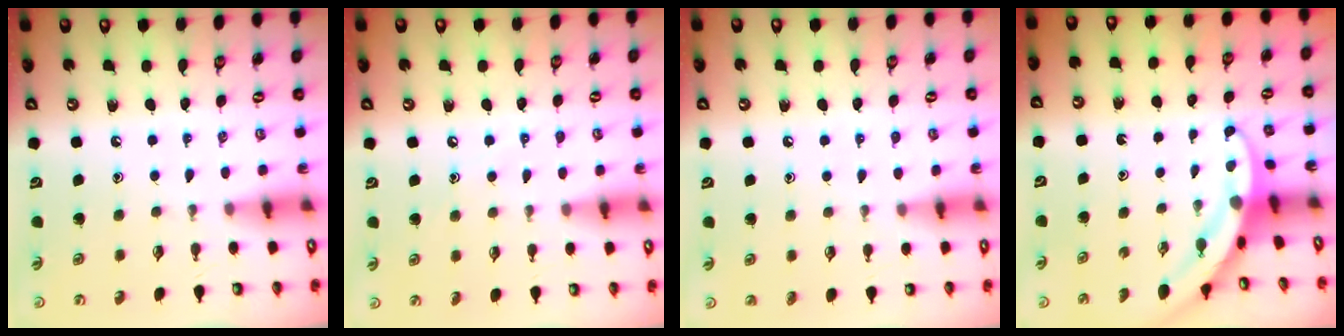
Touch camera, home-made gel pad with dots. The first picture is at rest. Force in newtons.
{"total": 5.0, "press": 4.9, "slide": 0.7}
{"total": 4.3, "press": 4.3, "slide": 0.5}
{"total": 3.2, "press": 3.2, "slide": 0.3}